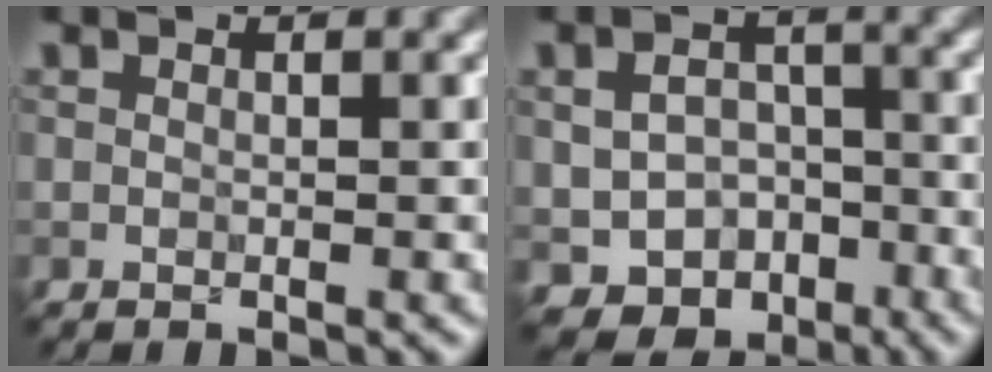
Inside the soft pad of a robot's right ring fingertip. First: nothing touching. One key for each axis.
{"total": 5.4, "fx": -2.4, "fy": 4.1, "fz": 2.5, "tx": -0.041, "ty": -0.006, "tz": -0.031}